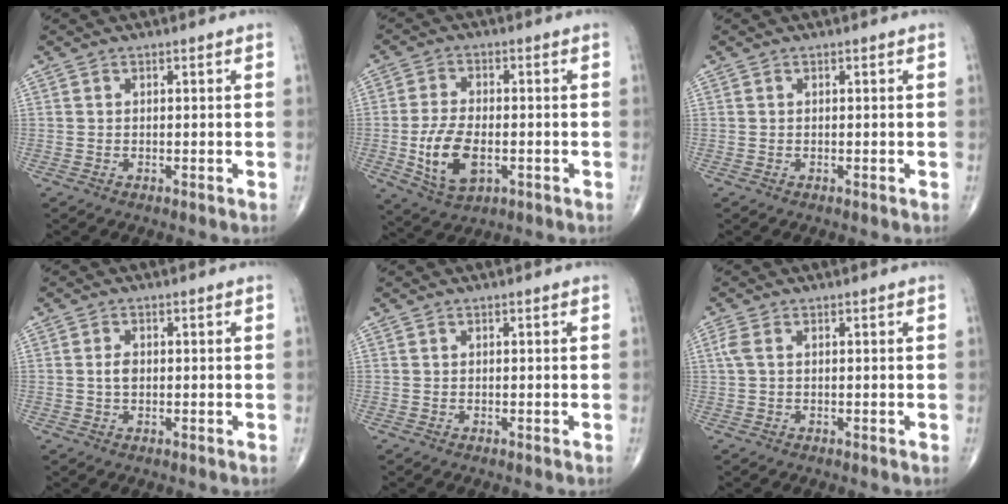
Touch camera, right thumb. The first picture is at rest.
{"total": 9.9, "force": [-2.3, 5.3, 8.0], "torque": [-0.153, 0.001, -0.036]}
{"total": 0.0}
{"total": 2.0, "force": [0.0, 1.3, 1.5], "torque": [-0.029, 0.001, -0.002]}
{"total": 0.0}
{"total": 2.0, "force": [0.5, 0.9, 1.7], "torque": [-0.049, 0.012, 0.013]}